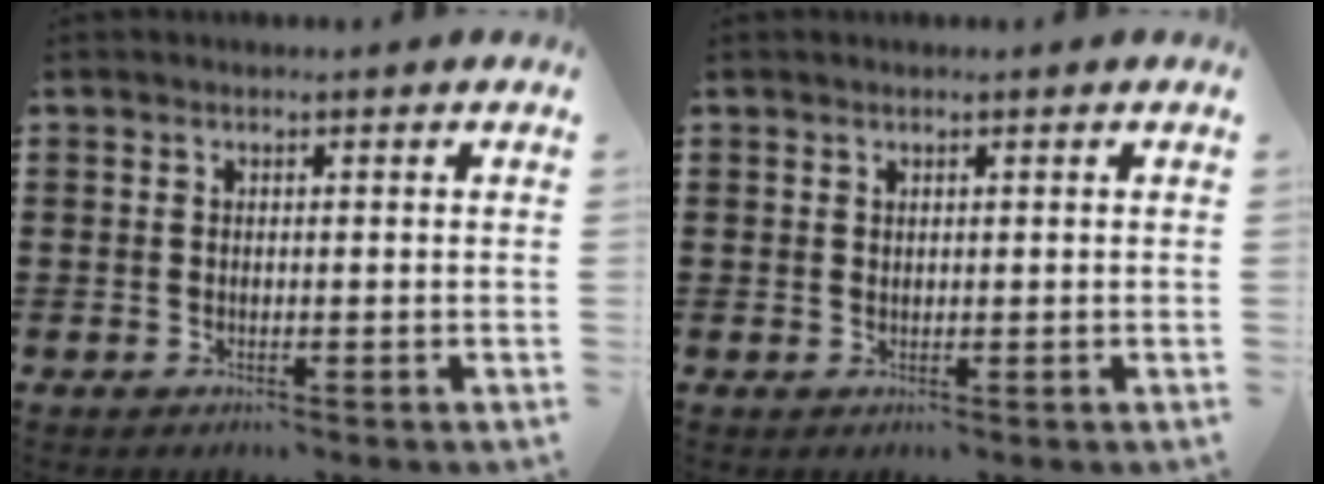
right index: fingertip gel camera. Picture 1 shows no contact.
{"total": 0.5, "force": [0.4, 0.3, 0.1], "torque": [-0.003, 0.002, 0.007]}